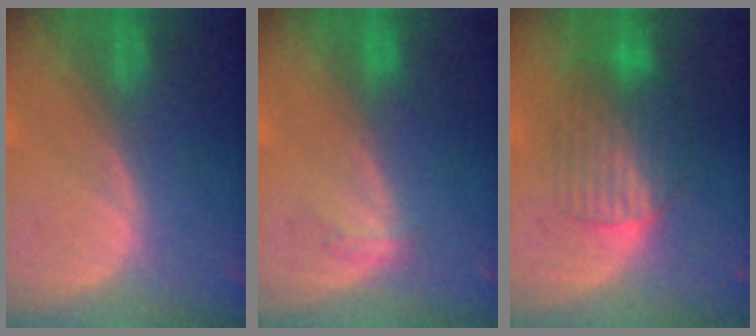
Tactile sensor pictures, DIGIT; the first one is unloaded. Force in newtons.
{"total": 1.5, "press": 1.4, "slide": 0.3}
{"total": 7.8, "press": 7.4, "slide": 2.4}